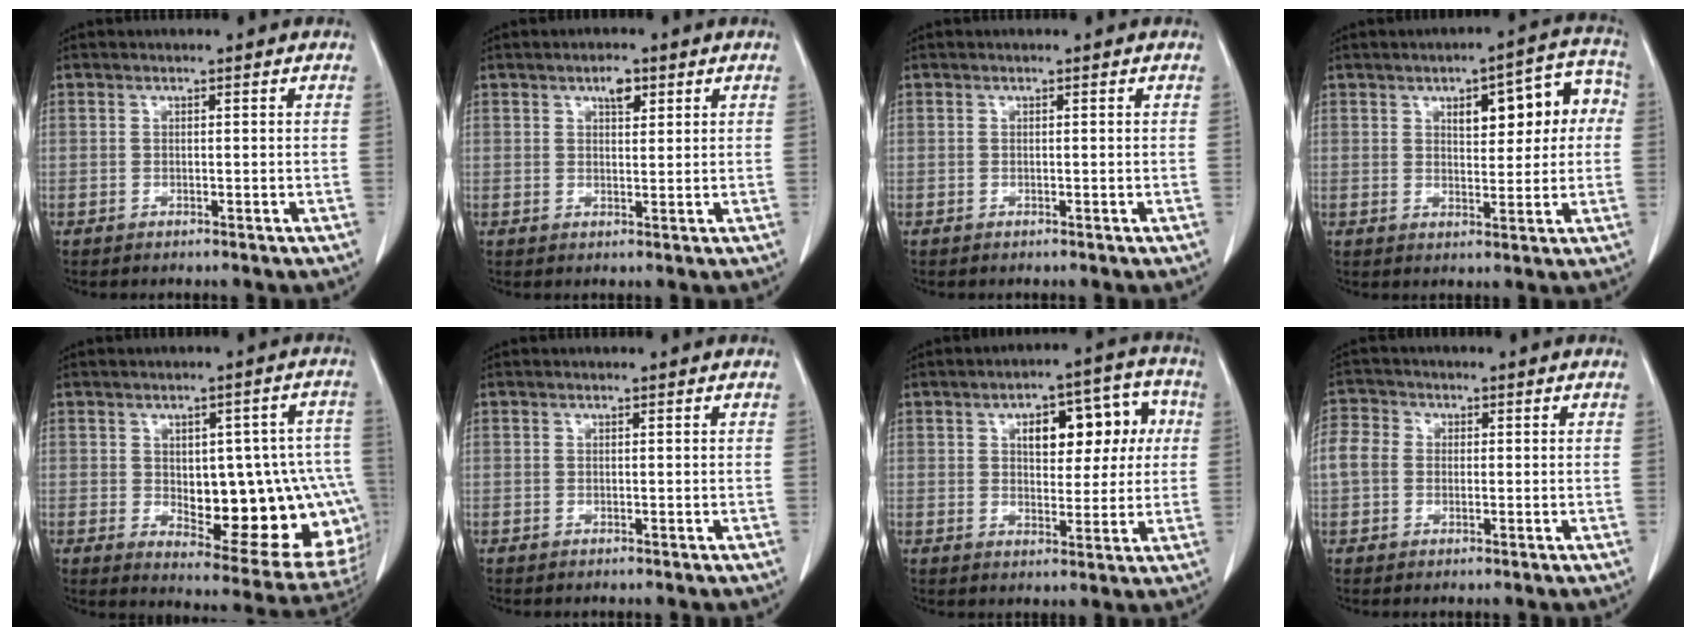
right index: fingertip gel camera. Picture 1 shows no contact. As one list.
[{"total": 3.2, "force": [1.7, 1.5, 2.2], "torque": [-0.040, 0.002, 0.030]}, {"total": 0.0}, {"total": 11.3, "force": [2.6, 4.8, 9.9], "torque": [-0.120, 0.037, 0.039]}, {"total": 23.4, "force": [-2.8, 9.4, 21.3], "torque": [-0.217, 0.024, -0.006]}, {"total": 0.0}, {"total": 12.2, "force": [2.9, 6.1, 10.2], "torque": [-0.138, 0.041, 0.050]}, {"total": 8.0, "force": [0.6, 6.7, 4.4], "torque": [-0.125, 0.025, 0.012]}]